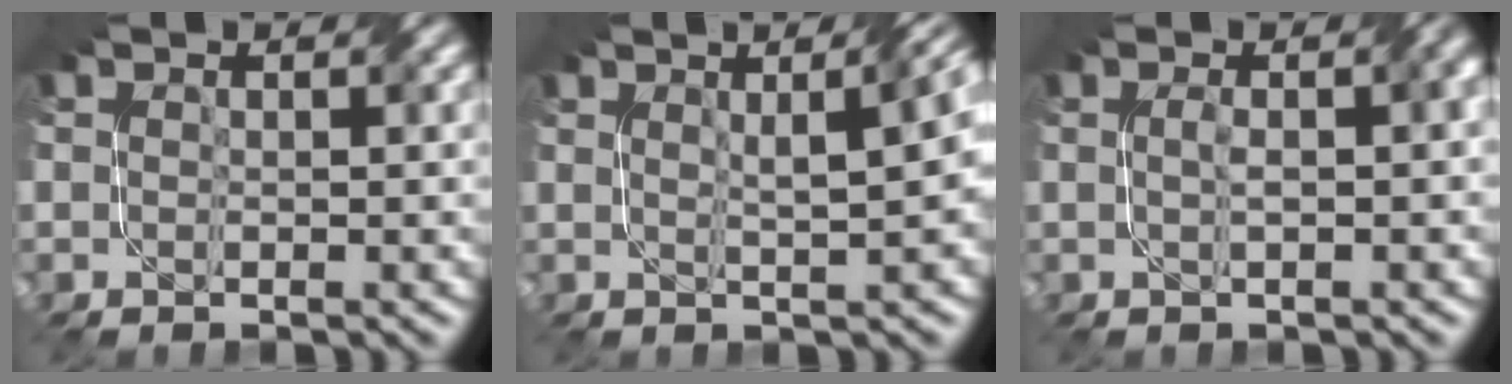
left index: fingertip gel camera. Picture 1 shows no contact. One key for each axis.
{"total": 7.1, "fx": 2.3, "fy": 2.5, "fz": 6.3, "tx": -0.031, "ty": 0.033, "tz": 0.018}
{"total": 3.1, "fx": 0.2, "fy": 1.0, "fz": 2.9, "tx": -0.032, "ty": 0.014, "tz": 0.001}